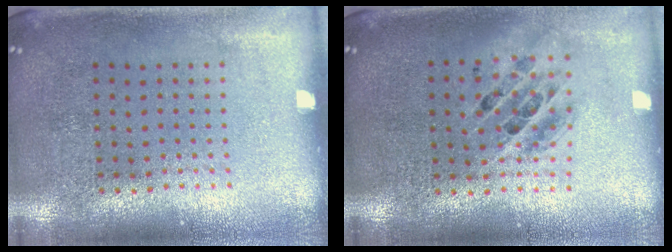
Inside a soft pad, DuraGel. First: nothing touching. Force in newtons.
{"total": 1.3, "press": 1.2, "slide": 0.7}